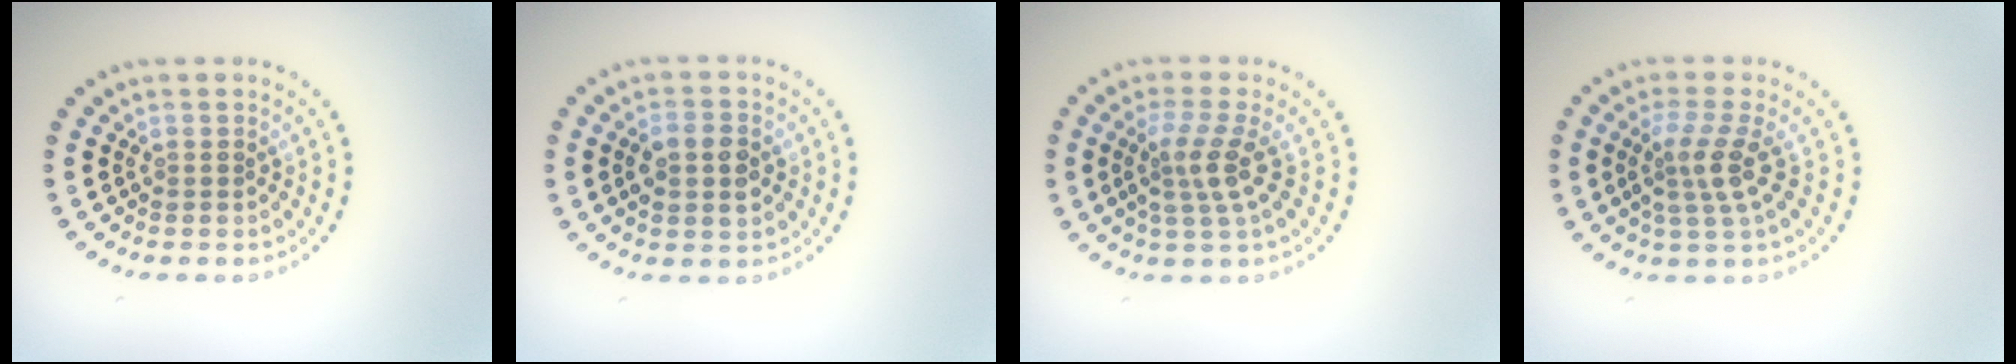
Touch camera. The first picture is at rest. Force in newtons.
{"total": 3.1, "press": 3.1, "slide": 0.2}
{"total": 2.9, "press": 2.2, "slide": 1.9}
{"total": 2.9, "press": 2.2, "slide": 1.9}